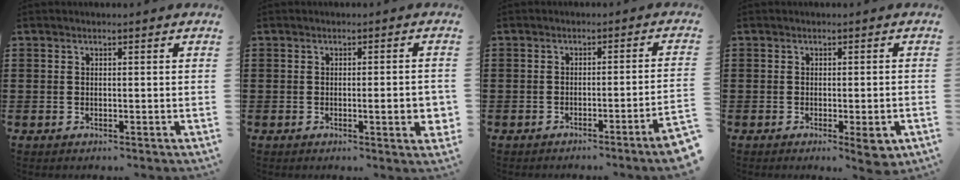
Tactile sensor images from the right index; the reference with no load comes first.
{"total": 4.1, "force": [-0.7, 0.6, 4.0], "torque": [-0.055, -0.009, -0.012]}
{"total": 2.8, "force": [-2.2, -0.5, 1.7], "torque": [-0.029, -0.009, -0.044]}
{"total": 3.1, "force": [-1.4, 0.5, 2.7], "torque": [-0.042, -0.004, -0.020]}